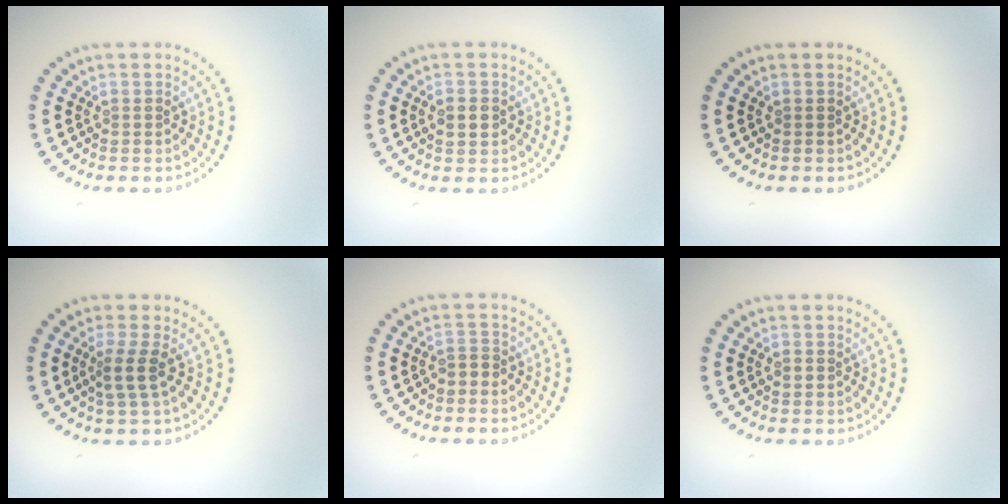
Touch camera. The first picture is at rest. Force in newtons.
{"total": 2.2, "press": 2.2, "slide": 0.2}
{"total": 0.0}
{"total": 2.3, "press": 1.9, "slide": 1.3}
{"total": 1.1, "press": 1.0, "slide": 0.5}
{"total": 1.1, "press": 1.1, "slide": 0.2}